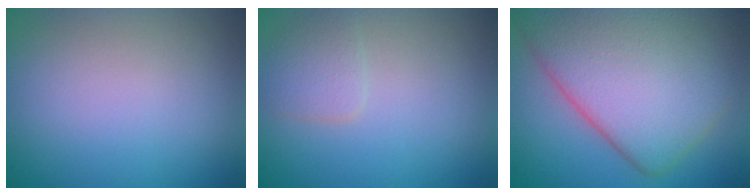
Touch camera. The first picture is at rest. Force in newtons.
{"total": 1.6, "press": 1.6, "slide": 0.1}
{"total": 10.7, "press": 10.7, "slide": 0.6}